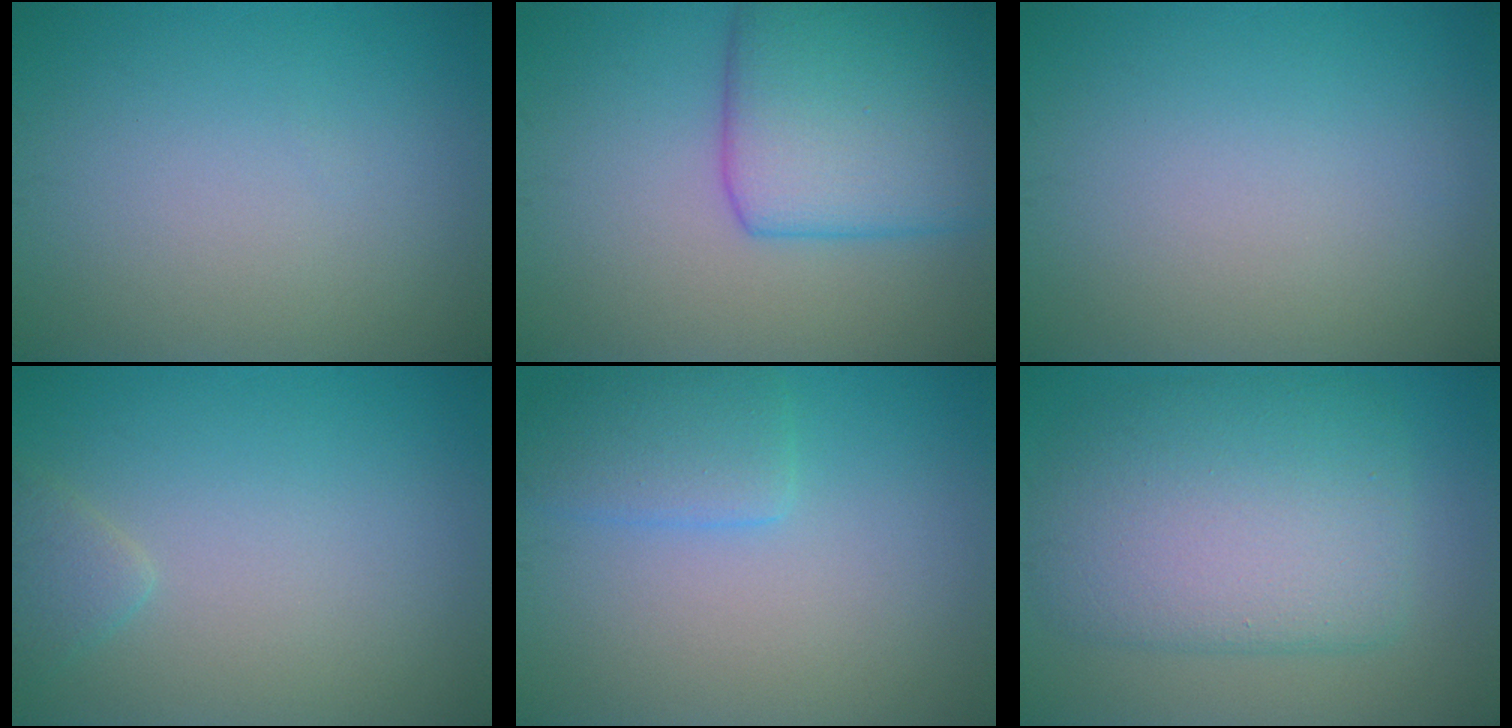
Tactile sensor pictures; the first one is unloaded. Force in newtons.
{"total": 8.5, "press": 8.5, "slide": 0.3}
{"total": 0.0}
{"total": 1.4, "press": 1.4, "slide": 0.1}
{"total": 2.9, "press": 2.9, "slide": 0.1}
{"total": 8.5, "press": 8.4, "slide": 0.7}